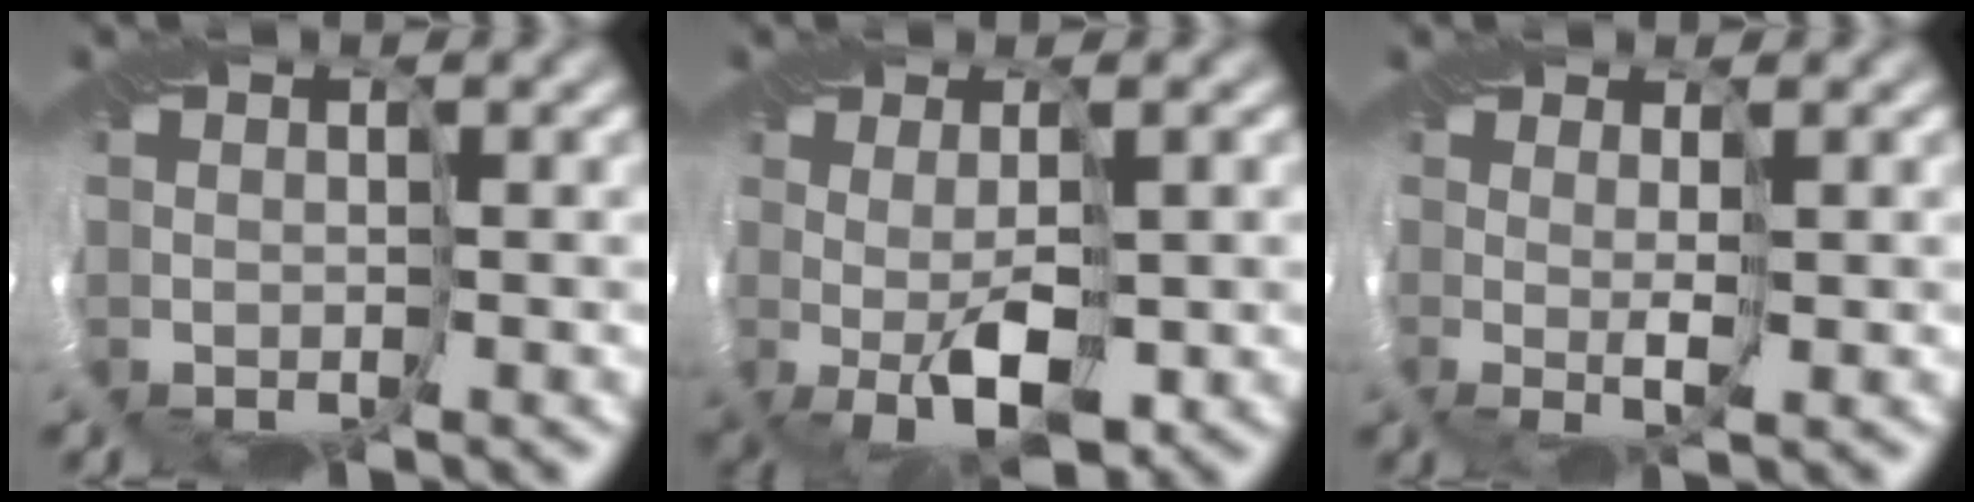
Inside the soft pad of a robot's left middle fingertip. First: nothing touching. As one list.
[{"total": 3.1, "force": [-0.8, 0.3, 2.9], "torque": [-0.062, -0.007, -0.011]}, {"total": 1.7, "force": [0.8, -1.5, -0.3], "torque": [0.002, -0.003, 0.015]}]